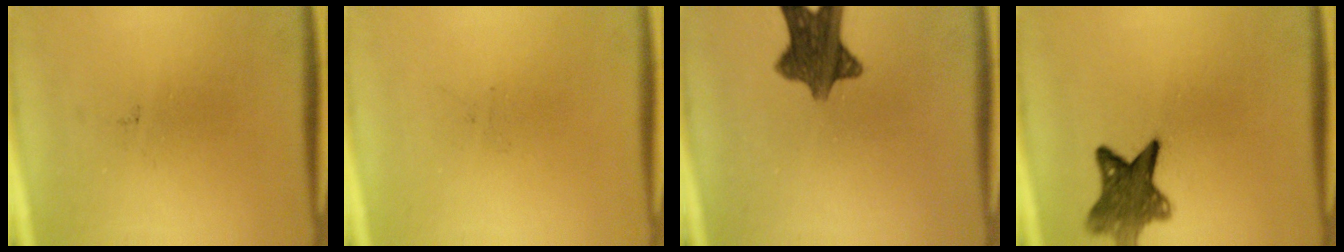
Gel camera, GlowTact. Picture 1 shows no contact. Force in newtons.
{"total": 0.0}
{"total": 9.9}
{"total": 8.1}